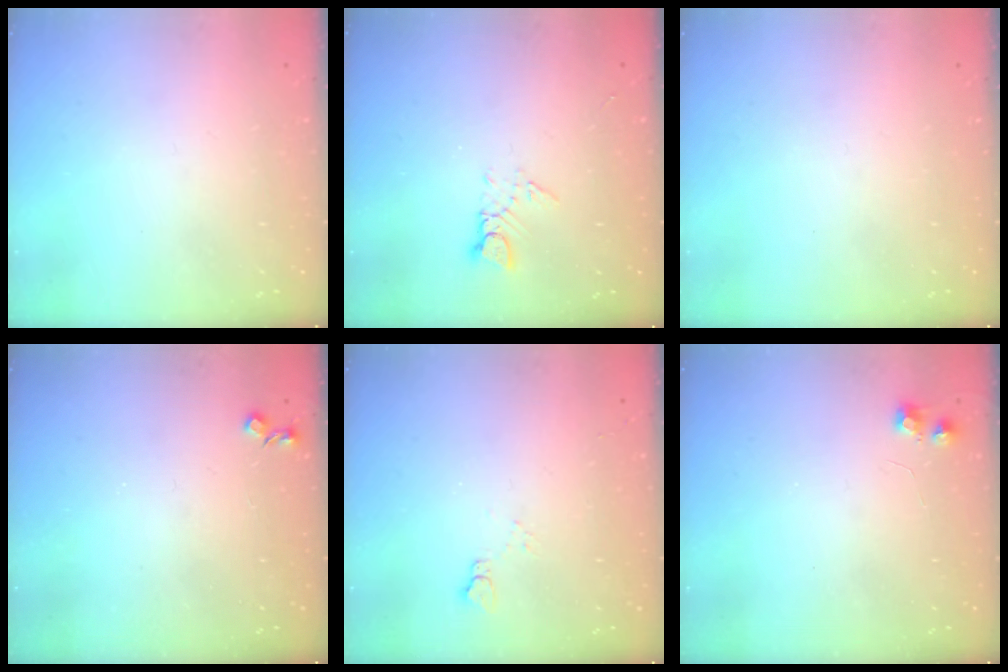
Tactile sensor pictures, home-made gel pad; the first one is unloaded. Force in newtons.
{"total": 3.1, "press": 3.1, "slide": 0.1}
{"total": 0.0}
{"total": 3.7, "press": 3.7, "slide": 0.5}
{"total": 3.8, "press": 3.8, "slide": 0.5}
{"total": 4.3, "press": 4.2, "slide": 0.6}